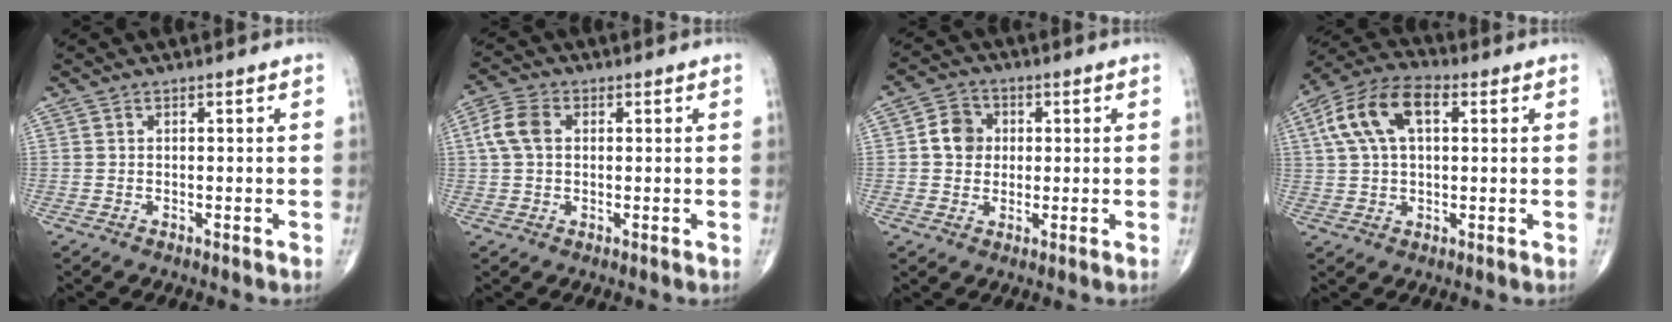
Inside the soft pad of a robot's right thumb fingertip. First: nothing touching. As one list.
[{"total": 5.9, "force": [1.0, 4.0, 4.2], "torque": [-0.094, 0.015, 0.015]}, {"total": 6.0, "force": [0.7, 5.2, 2.8], "torque": [-0.029, 0.008, 0.004]}, {"total": 12.4, "force": [3.6, 6.7, 9.8], "torque": [-0.190, 0.027, 0.060]}]